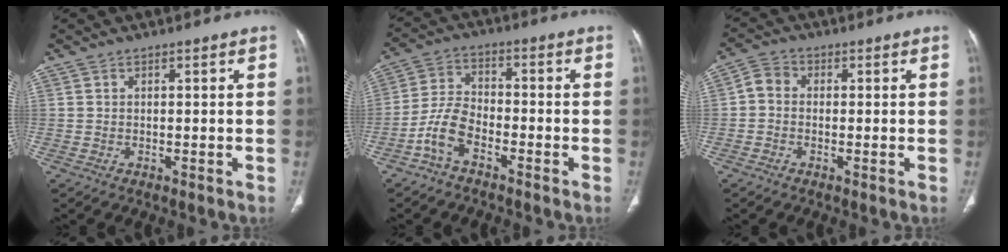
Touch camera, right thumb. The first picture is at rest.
{"total": 7.0, "force": [-3.9, 3.6, 4.5], "torque": [-0.091, 0.032, -0.085]}
{"total": 3.4, "force": [-0.4, 2.8, 2.0], "torque": [-0.026, 0.010, -0.021]}